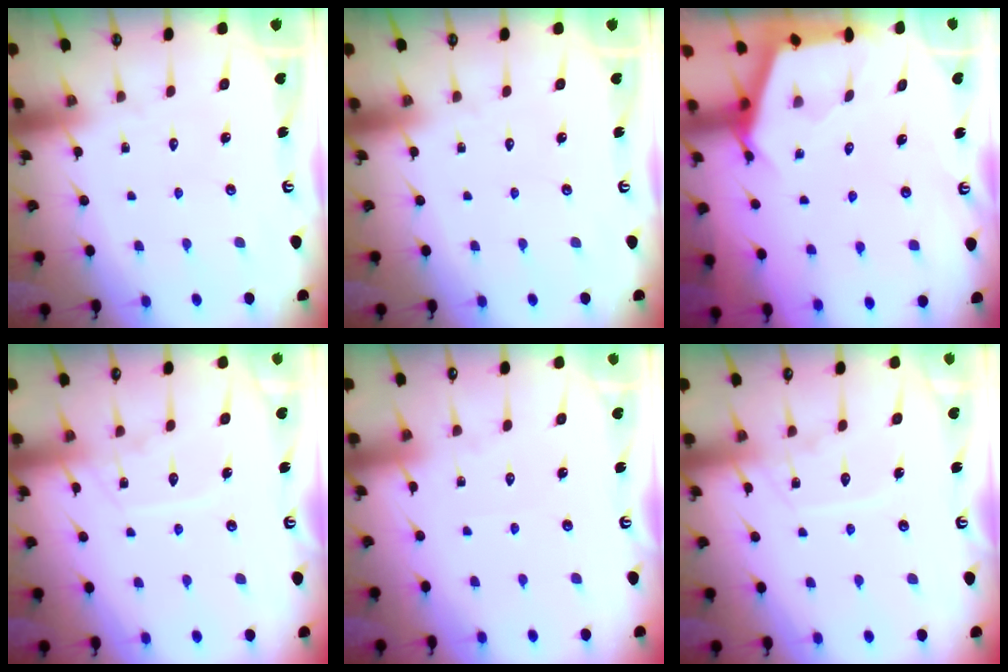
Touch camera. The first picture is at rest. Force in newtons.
{"total": 0.0}
{"total": 2.5, "press": 2.5, "slide": 0.3}
{"total": 10.5, "press": 10.5, "slide": 1.0}
{"total": 2.8, "press": 2.8, "slide": 0.4}
{"total": 10.5, "press": 10.5, "slide": 1.0}